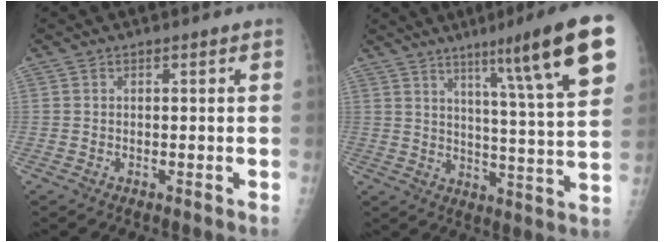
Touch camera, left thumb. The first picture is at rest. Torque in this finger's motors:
{"motor_torque": [1.40, 1.54, 0.22, -0.10, 0.23]}